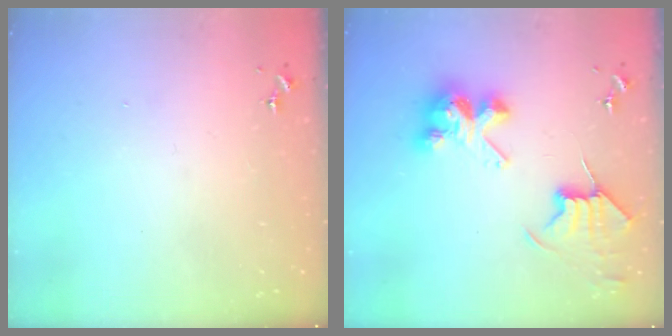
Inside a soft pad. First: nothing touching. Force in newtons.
{"total": 9.4, "press": 9.4, "slide": 0.8}